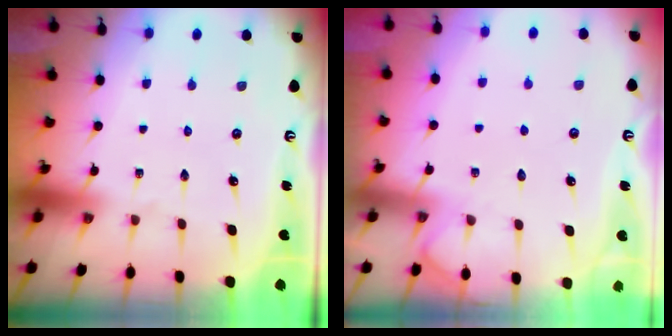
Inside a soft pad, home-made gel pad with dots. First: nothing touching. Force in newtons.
{"total": 4.3, "press": 4.2, "slide": 0.4}